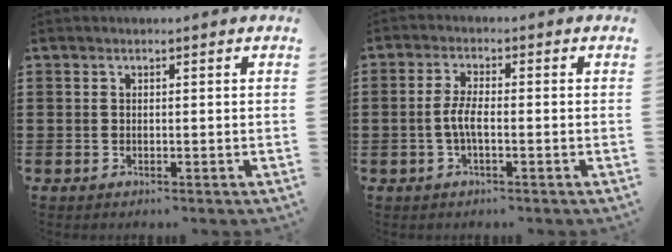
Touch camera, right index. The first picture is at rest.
{"total": 3.7, "force": [-0.9, 0.9, 3.4], "torque": [-0.083, -0.003, -0.025]}